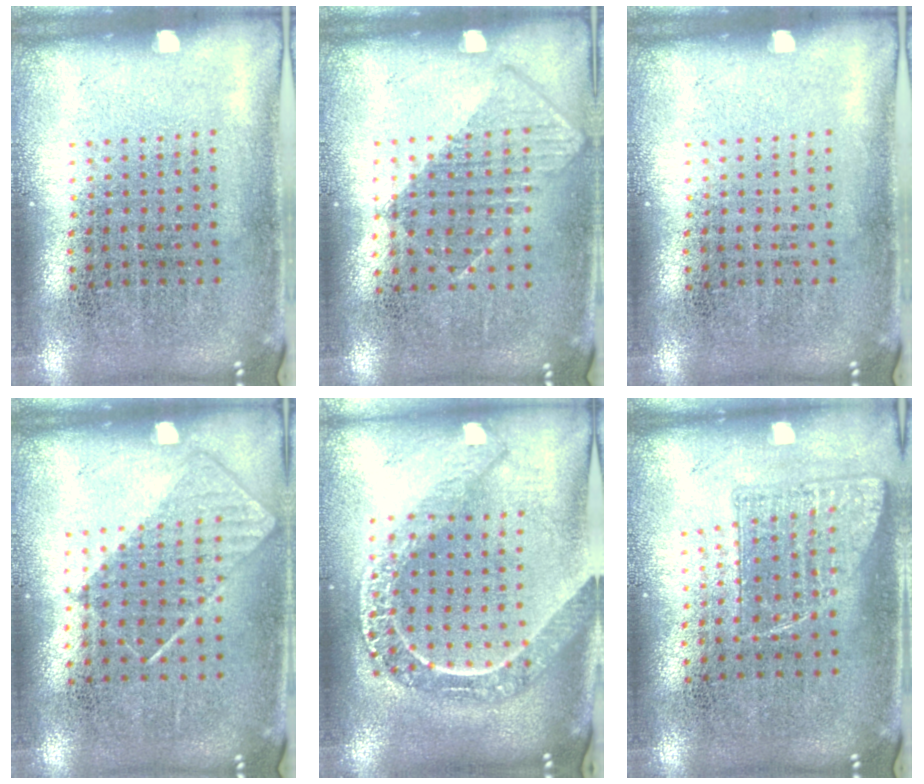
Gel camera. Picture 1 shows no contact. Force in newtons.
{"total": 0.8, "press": 0.7, "slide": 0.4}
{"total": 0.0}
{"total": 0.8, "press": 0.7, "slide": 0.4}
{"total": 2.3, "press": 2.0, "slide": 1.2}
{"total": 0.9, "press": 0.8, "slide": 0.3}